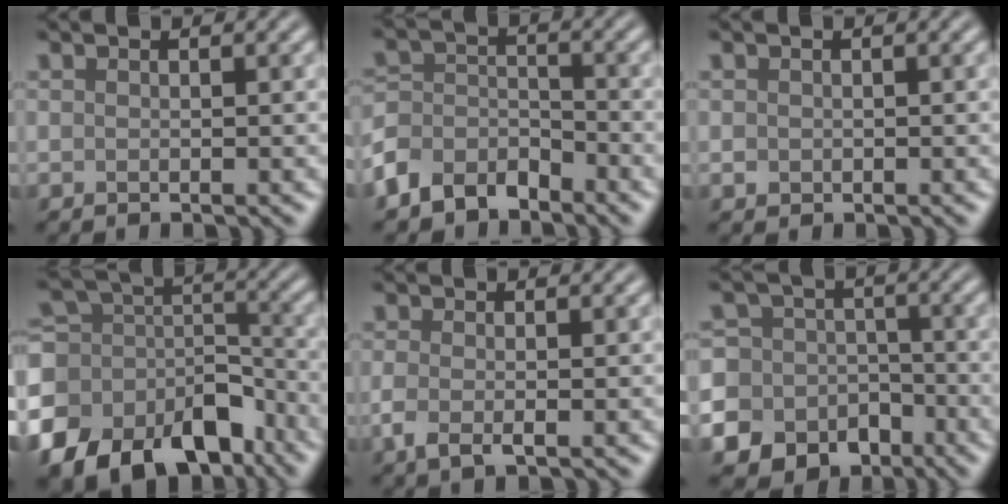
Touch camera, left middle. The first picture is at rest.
{"total": 5.0, "force": [-3.9, 2.8, 1.3], "torque": [-0.025, -0.002, -0.085]}
{"total": 0.7, "force": [0.0, 0.6, 0.2], "torque": [-0.001, -0.003, -0.002]}
{"total": 16.8, "force": [-9.8, 11.0, 8.0], "torque": [-0.177, -0.037, -0.132]}
{"total": 2.2, "force": [-0.7, 0.9, 1.8], "torque": [-0.043, -0.009, -0.018]}
{"total": 14.5, "force": [-7.8, 12.0, 2.3], "torque": [-0.070, -0.053, -0.129]}